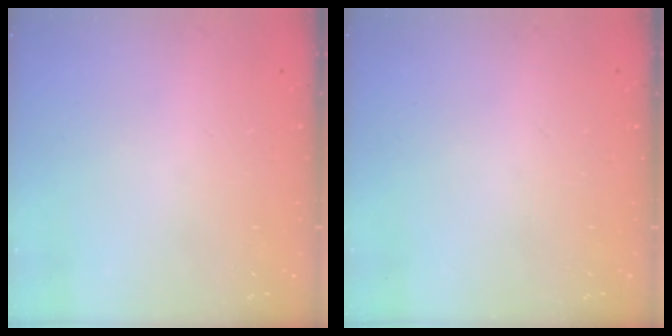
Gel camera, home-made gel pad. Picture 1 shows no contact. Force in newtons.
{"total": 0.0}